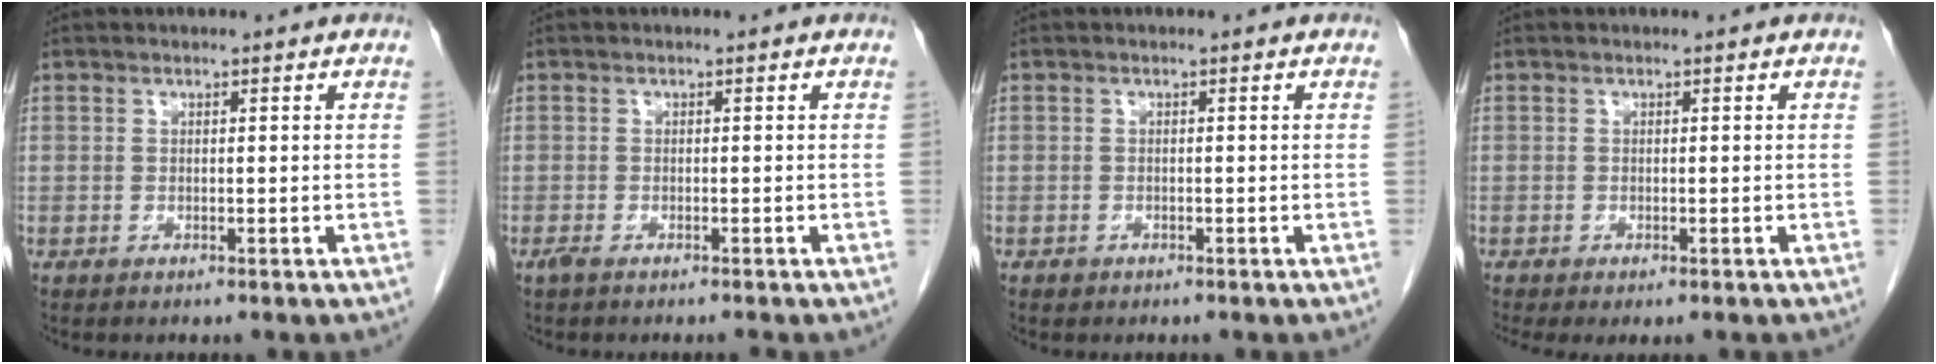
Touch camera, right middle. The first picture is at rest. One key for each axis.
{"total": 1.5, "fx": -1.3, "fy": 0.1, "fz": 0.8, "tx": -0.015, "ty": -0.004, "tz": -0.022}
{"total": 0.6, "fx": -0.4, "fy": 0.5, "fz": 0.0, "tx": -0.007, "ty": 0.002, "tz": -0.006}
{"total": 2.7, "fx": -2.1, "fy": 0.8, "fz": 1.6, "tx": -0.016, "ty": -0.009, "tz": -0.030}